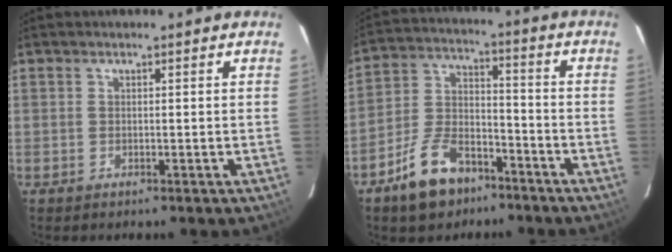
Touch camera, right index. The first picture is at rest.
{"total": 12.3, "force": [-8.1, 6.8, 6.2], "torque": [-0.135, 0.022, -0.133]}